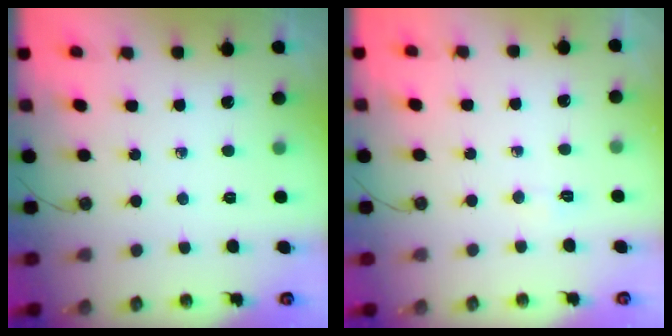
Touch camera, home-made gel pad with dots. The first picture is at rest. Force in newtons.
{"total": 2.9, "press": 2.6, "slide": 1.4}